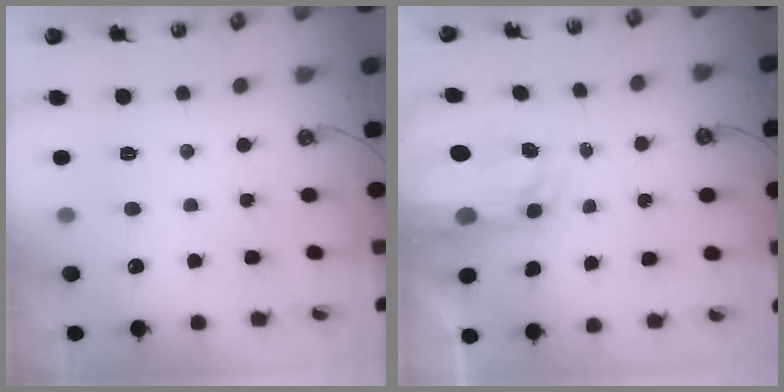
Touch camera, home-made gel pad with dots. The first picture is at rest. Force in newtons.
{"total": 5.4, "press": 5.4, "slide": 0.4}